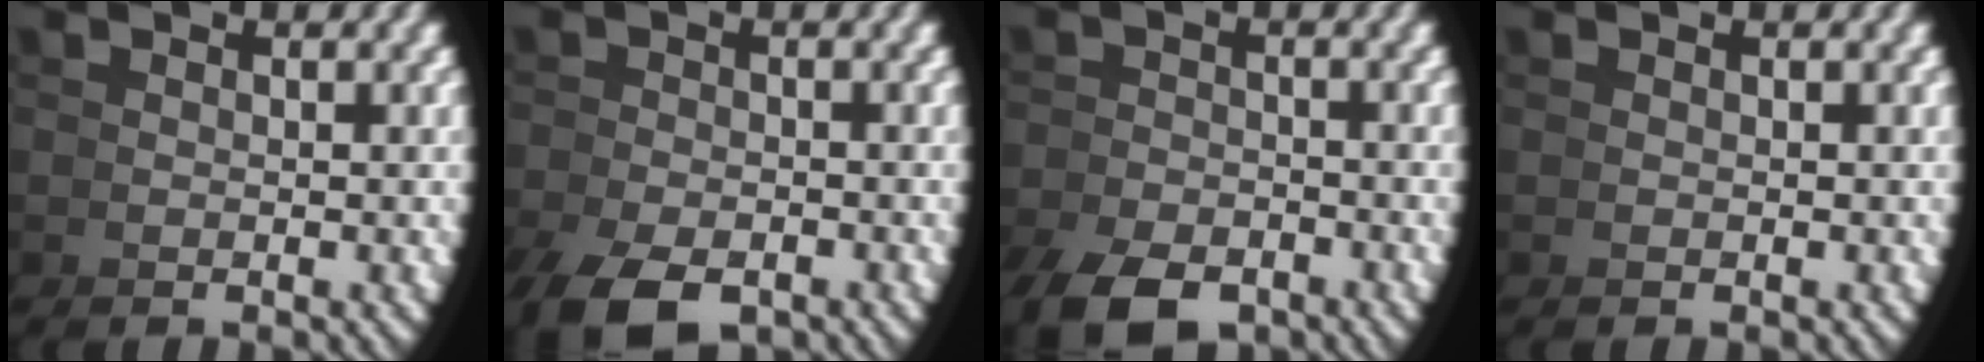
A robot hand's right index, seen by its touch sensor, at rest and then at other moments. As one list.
[{"total": 3.1, "force": [-2.7, 0.5, 1.4], "torque": [-0.018, -0.017, -0.036]}, {"total": 3.3, "force": [-3.1, 0.4, 1.1], "torque": [-0.001, -0.013, -0.049]}, {"total": 0.0}]